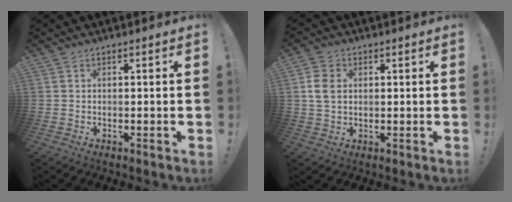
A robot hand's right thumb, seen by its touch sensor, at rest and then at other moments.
{"total": 6.5, "force": [1.0, 4.7, 4.4], "torque": [-0.087, 0.006, 0.019]}